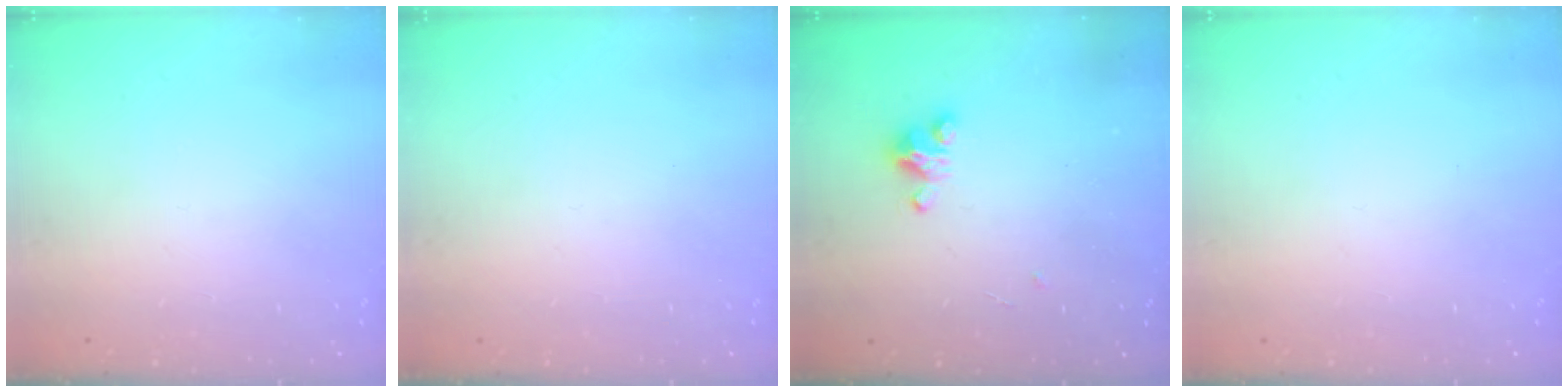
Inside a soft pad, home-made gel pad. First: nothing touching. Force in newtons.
{"total": 0.0}
{"total": 5.5, "press": 5.5, "slide": 0.4}
{"total": 0.0}